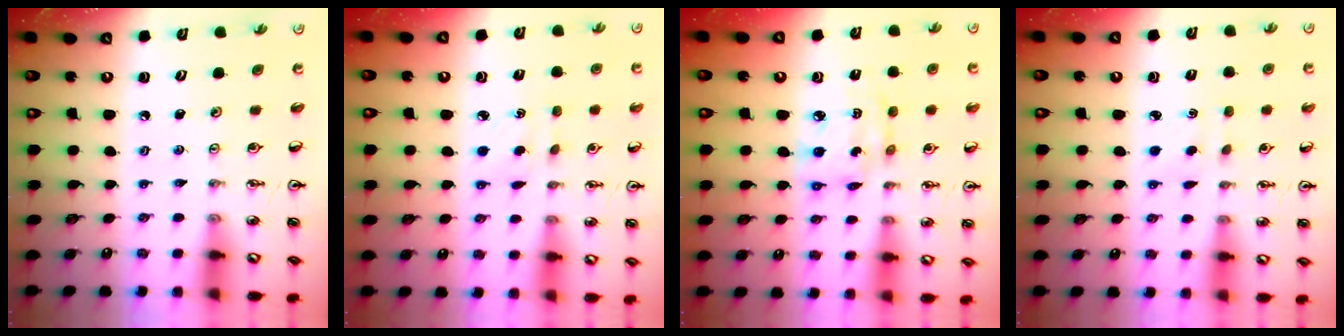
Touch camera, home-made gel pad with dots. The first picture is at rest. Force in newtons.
{"total": 3.0, "press": 2.9, "slide": 0.8}
{"total": 8.2, "press": 8.2, "slide": 0.7}
{"total": 1.6, "press": 1.5, "slide": 0.5}